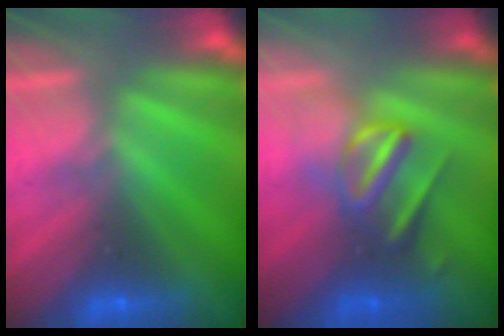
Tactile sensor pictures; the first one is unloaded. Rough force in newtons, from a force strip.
{"total": 2.9}